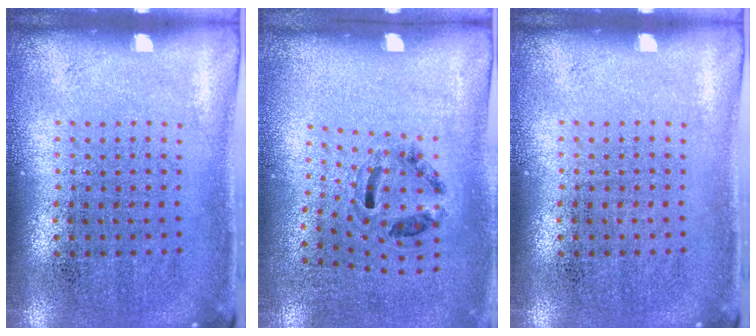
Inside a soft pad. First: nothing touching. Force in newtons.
{"total": 1.2, "press": 0.7, "slide": 0.9}
{"total": 0.0}